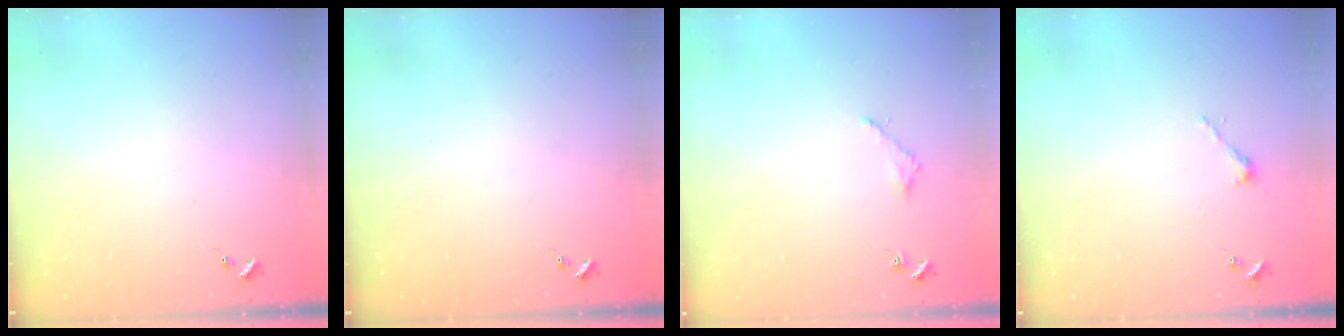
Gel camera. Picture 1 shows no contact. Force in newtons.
{"total": 0.0}
{"total": 1.6, "press": 1.6, "slide": 0.2}
{"total": 2.5, "press": 2.5, "slide": 0.2}